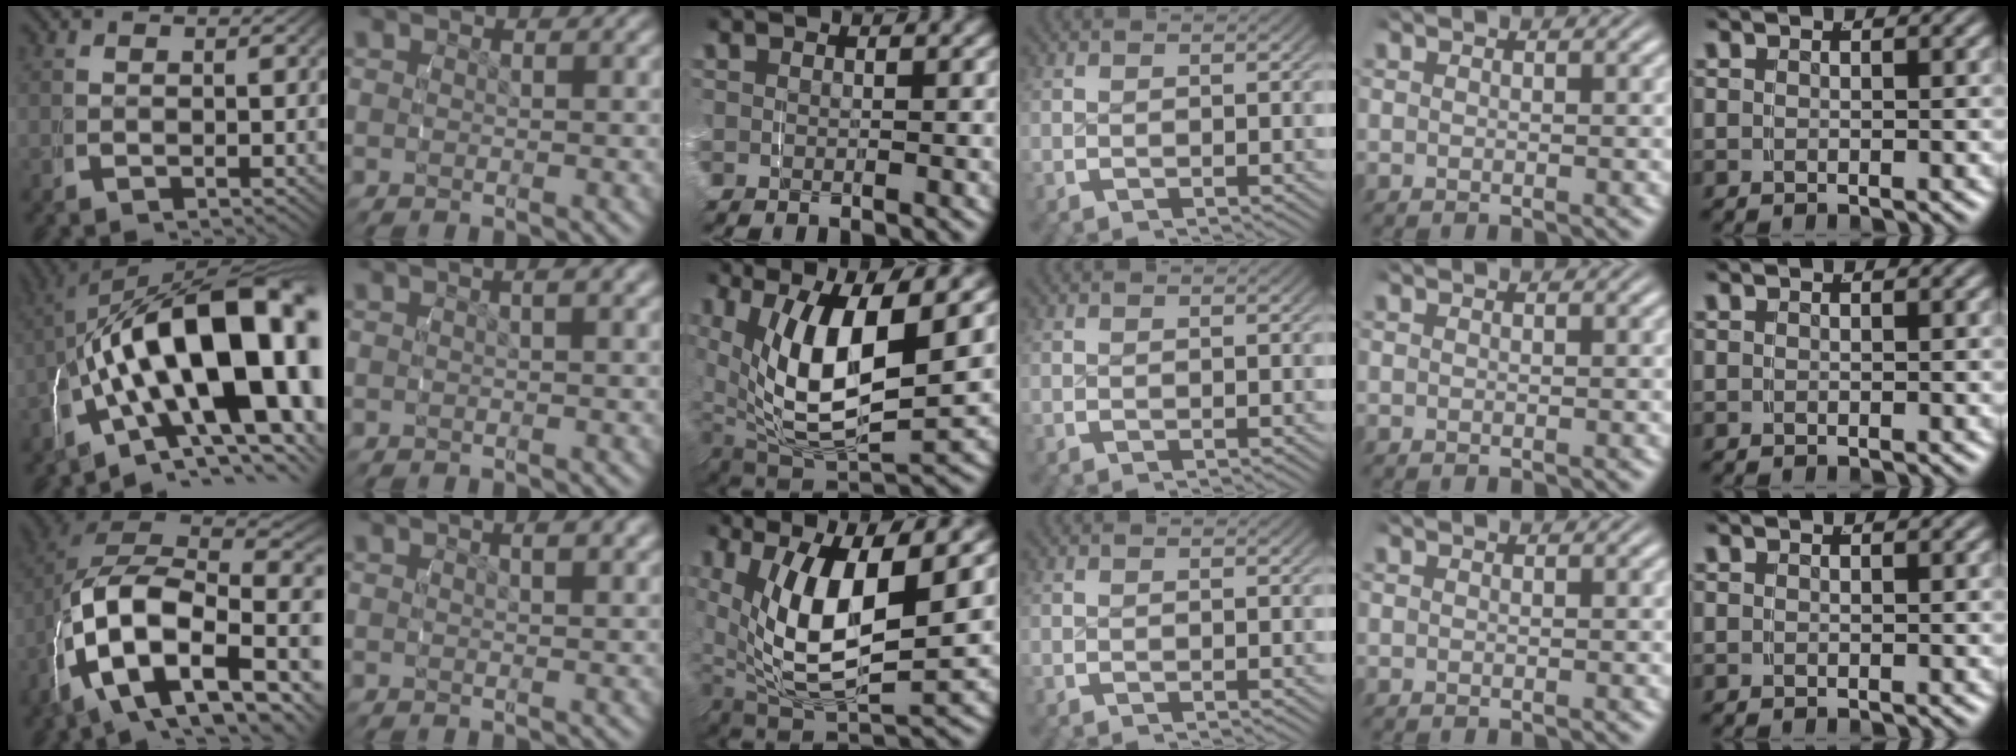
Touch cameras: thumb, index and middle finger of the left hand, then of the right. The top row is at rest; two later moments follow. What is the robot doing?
{"motion": "grasp_and_lifting", "object": "water bottle"}